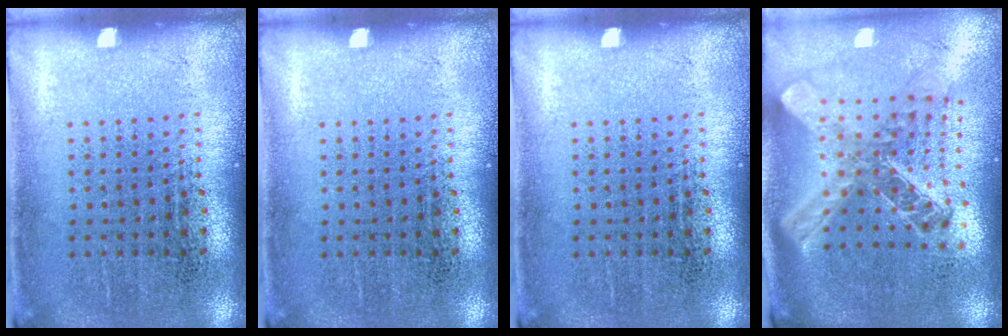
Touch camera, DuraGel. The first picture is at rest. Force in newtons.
{"total": 0.0}
{"total": 0.0}
{"total": 2.5, "press": 2.0, "slide": 1.6}